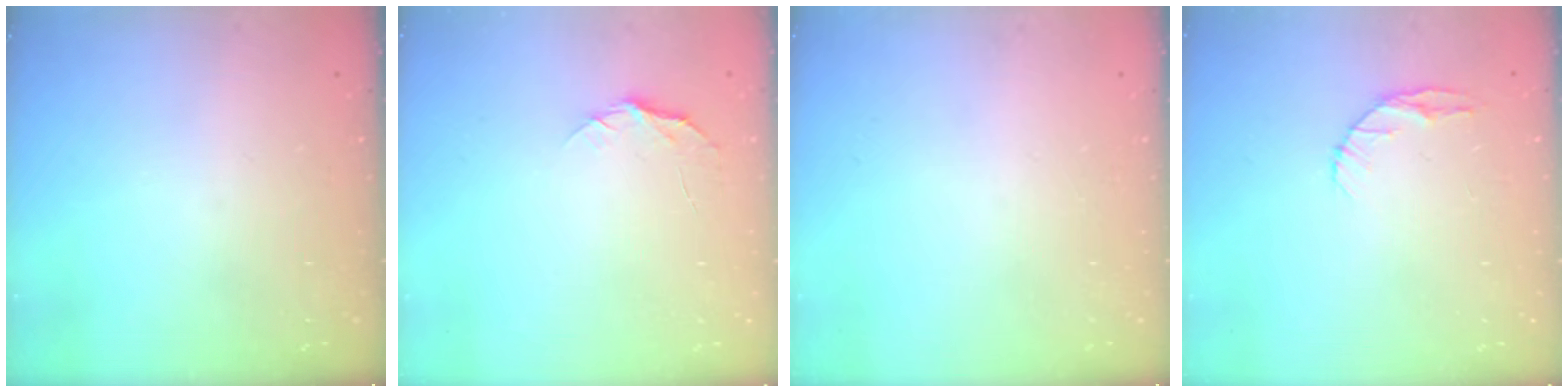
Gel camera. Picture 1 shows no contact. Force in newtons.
{"total": 5.0, "press": 5.0, "slide": 0.6}
{"total": 0.0}
{"total": 5.8, "press": 5.7, "slide": 0.8}